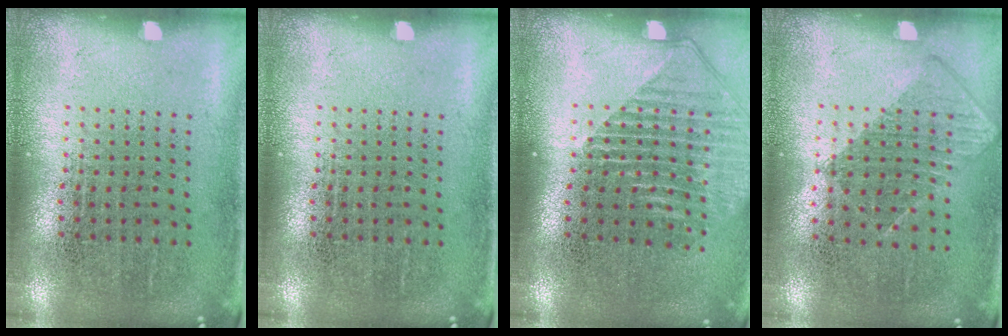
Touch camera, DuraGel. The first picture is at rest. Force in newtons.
{"total": 0.0}
{"total": 1.6, "press": 1.4, "slide": 0.7}
{"total": 0.8, "press": 0.8, "slide": 0.4}